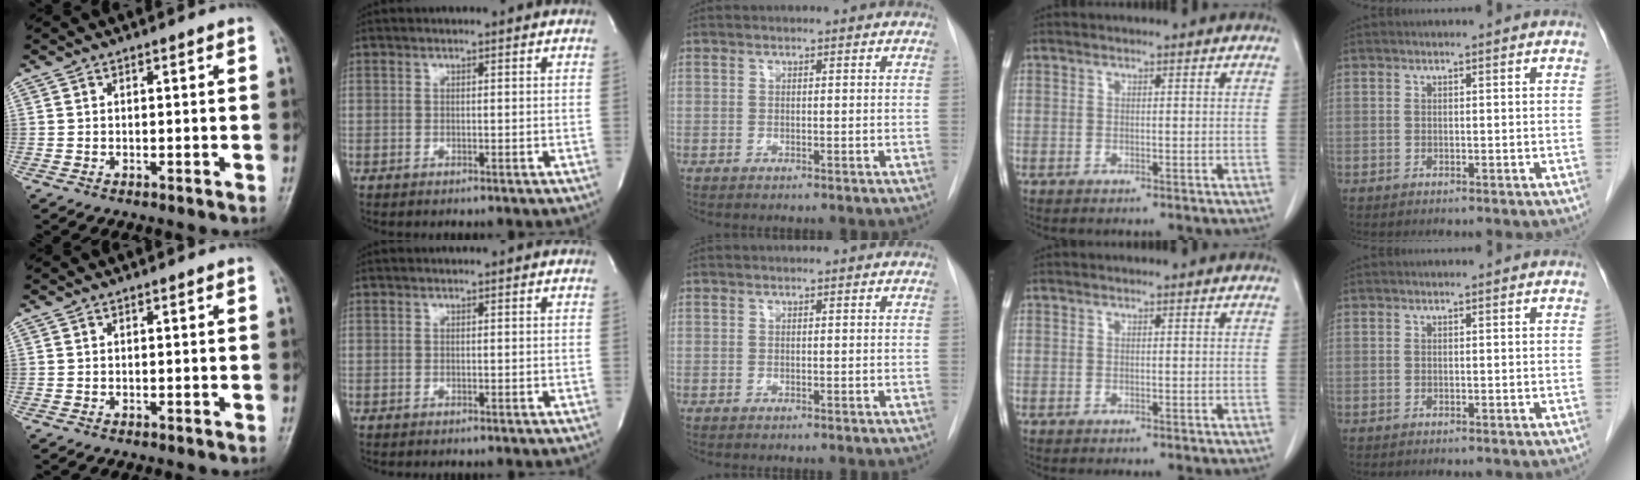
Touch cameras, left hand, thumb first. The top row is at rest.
{}